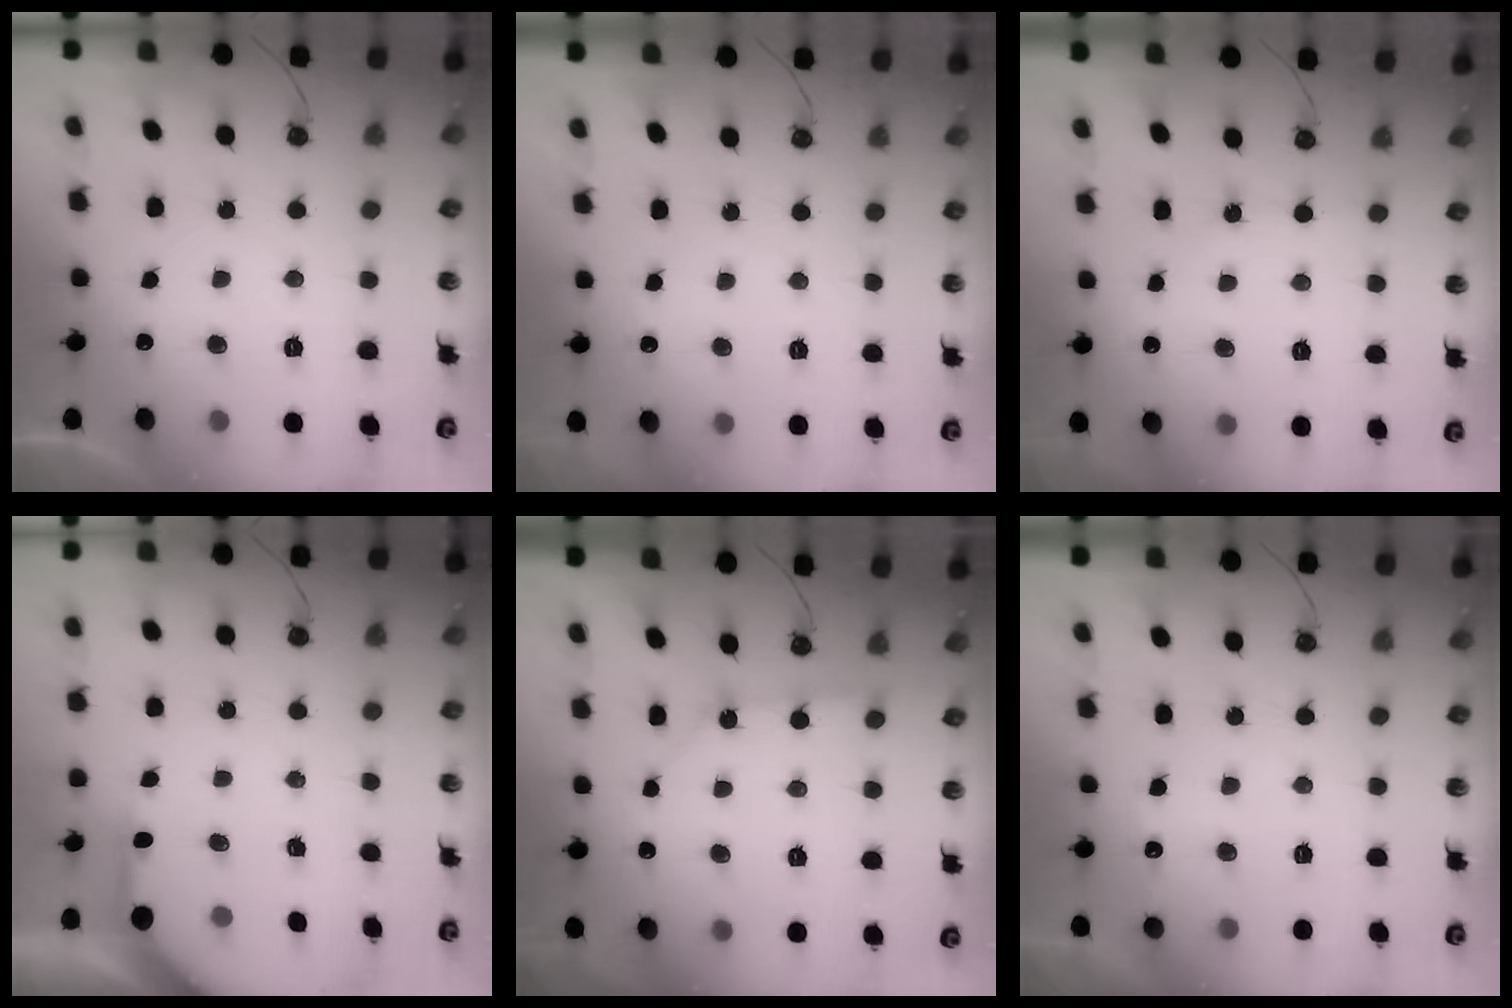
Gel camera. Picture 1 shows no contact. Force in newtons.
{"total": 2.9, "press": 2.9, "slide": 0.3}
{"total": 2.5, "press": 2.5, "slide": 0.4}
{"total": 3.9, "press": 3.8, "slide": 0.4}
{"total": 3.4, "press": 3.4, "slide": 0.1}
{"total": 4.4, "press": 4.4, "slide": 0.4}